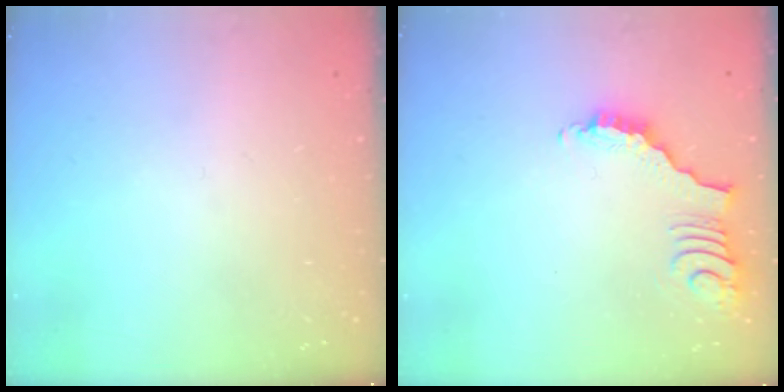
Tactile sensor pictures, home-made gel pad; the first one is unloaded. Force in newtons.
{"total": 3.6, "press": 3.6, "slide": 0.5}